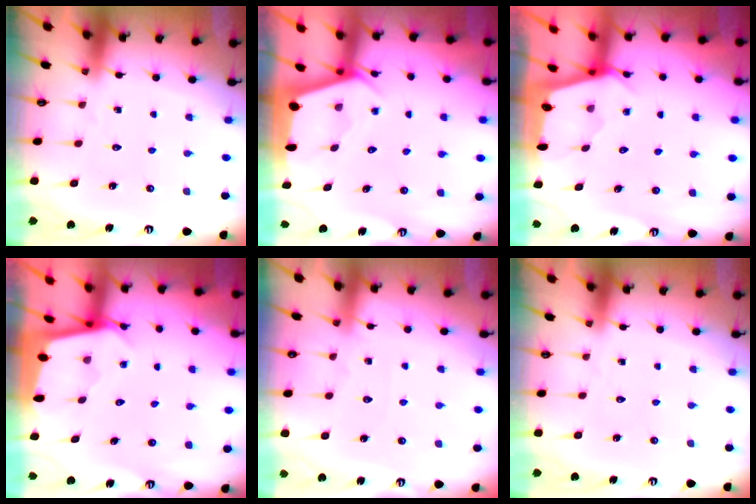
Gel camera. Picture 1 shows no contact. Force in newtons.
{"total": 2.4, "press": 2.4, "slide": 0.3}
{"total": 2.3, "press": 2.3, "slide": 0.3}
{"total": 2.4, "press": 2.4, "slide": 0.1}
{"total": 3.1, "press": 3.1, "slide": 0.4}
{"total": 0.0}